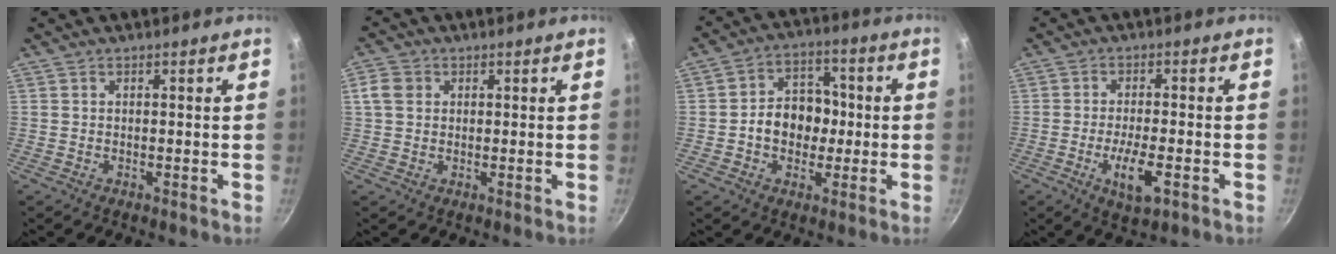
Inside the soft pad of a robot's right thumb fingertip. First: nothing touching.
{"total": 3.9, "force": [0.9, 3.3, 2.0], "torque": [-0.026, 0.007, 0.012]}
{"total": 10.0, "force": [-0.8, 7.9, 6.0], "torque": [-0.052, 0.020, -0.025]}
{"total": 7.1, "force": [-2.6, 2.3, 6.3], "torque": [-0.106, 0.006, -0.043]}